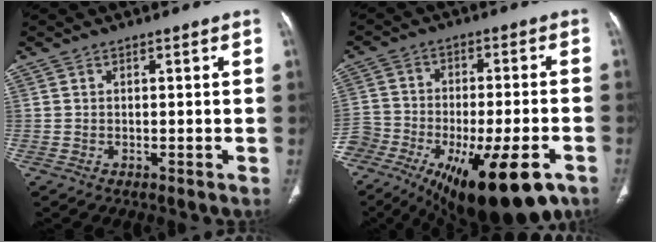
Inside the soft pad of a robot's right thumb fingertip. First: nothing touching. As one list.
[{"total": 27.3, "force": [-14.9, 11.4, 19.8], "torque": [-0.351, 0.022, -0.232]}]